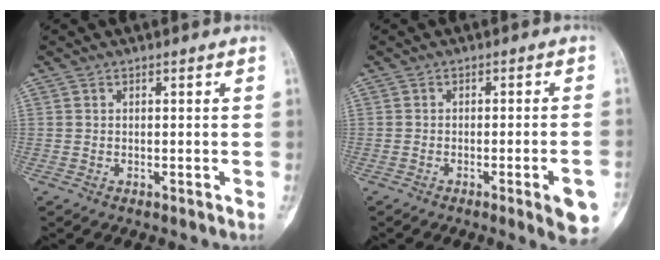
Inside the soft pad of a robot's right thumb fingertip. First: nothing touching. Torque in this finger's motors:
{"motor_torque": [1.51, 0.98, 0.55, -0.41, 0.28]}